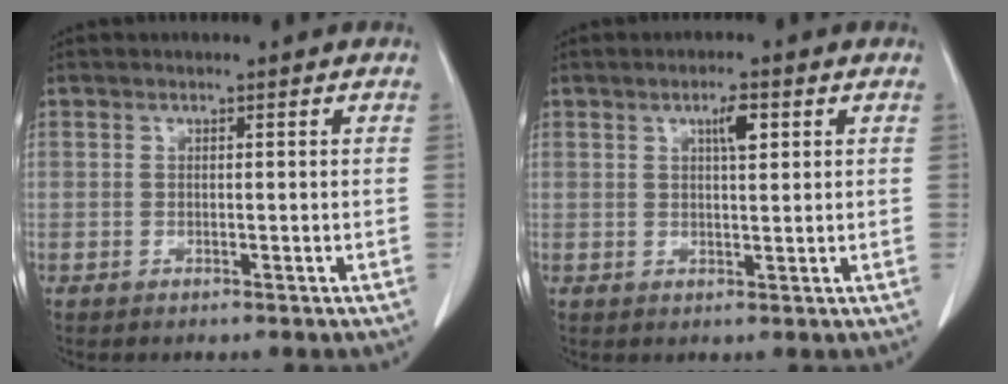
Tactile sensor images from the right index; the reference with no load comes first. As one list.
[{"total": 3.2, "force": [1.3, 0.6, 2.8], "torque": [-0.048, 0.001, 0.021]}]